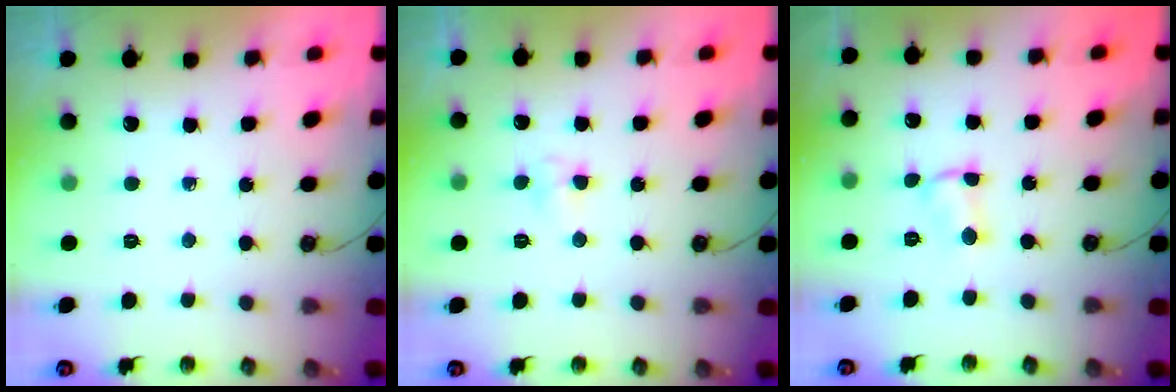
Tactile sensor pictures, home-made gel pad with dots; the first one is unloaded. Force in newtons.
{"total": 3.1, "press": 3.0, "slide": 0.9}
{"total": 2.9, "press": 2.7, "slide": 1.0}